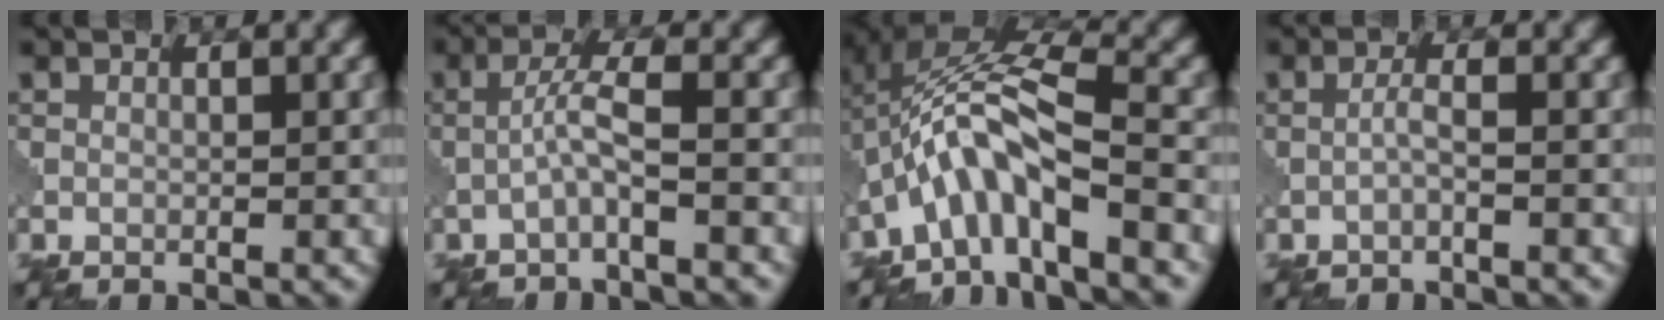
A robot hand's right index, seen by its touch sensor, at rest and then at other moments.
{"total": 2.7, "force": [-0.9, 0.2, 2.6], "torque": [-0.052, 0.013, -0.026]}
{"total": 8.3, "force": [-3.4, 2.2, 7.2], "torque": [-0.132, 0.022, -0.073]}
{"total": 1.2, "force": [-0.5, 0.0, 1.1], "torque": [-0.023, 0.006, -0.015]}